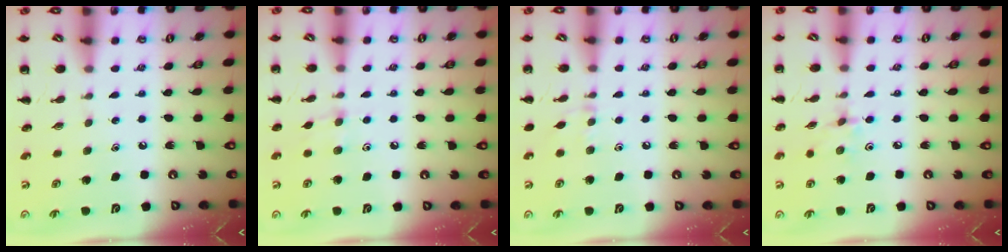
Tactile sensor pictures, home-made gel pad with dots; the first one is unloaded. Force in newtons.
{"total": 3.5, "press": 3.4, "slide": 1.1}
{"total": 3.8, "press": 3.5, "slide": 1.4}
{"total": 2.9, "press": 2.7, "slide": 0.9}